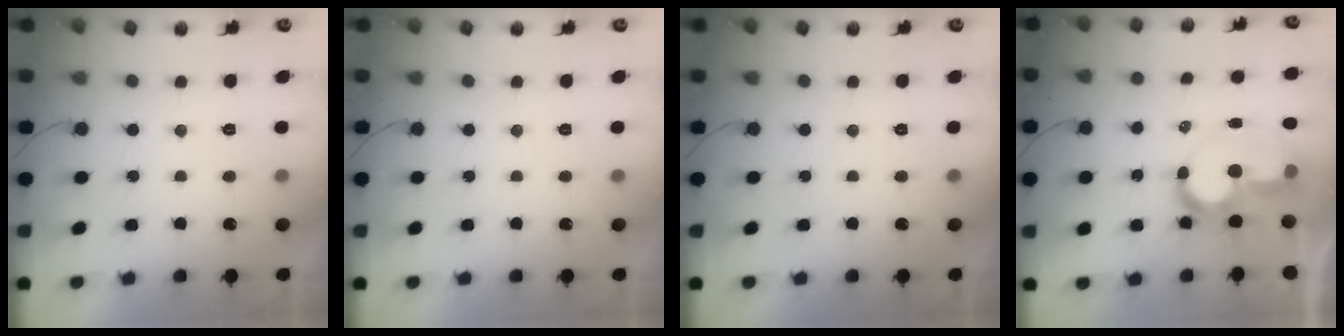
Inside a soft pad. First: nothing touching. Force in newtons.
{"total": 0.0}
{"total": 0.0}
{"total": 12.2, "press": 12.1, "slide": 1.0}